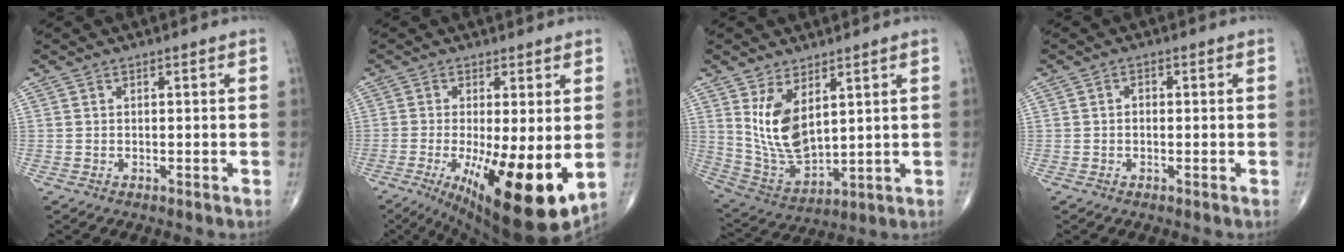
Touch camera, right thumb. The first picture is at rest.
{"total": 17.1, "force": [-3.9, 4.9, 16.0], "torque": [-0.232, -0.030, -0.041]}
{"total": 11.3, "force": [4.0, 5.7, 8.9], "torque": [-0.157, -0.030, 0.097]}
{"total": 1.1, "force": [-0.1, 0.8, 0.8], "torque": [-0.009, 0.004, -0.004]}